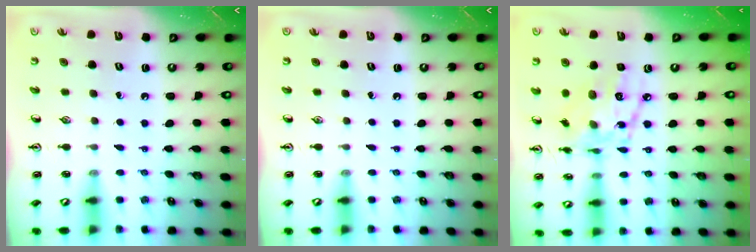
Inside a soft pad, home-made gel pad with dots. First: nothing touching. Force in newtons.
{"total": 0.0}
{"total": 15.7, "press": 15.7, "slide": 1.2}